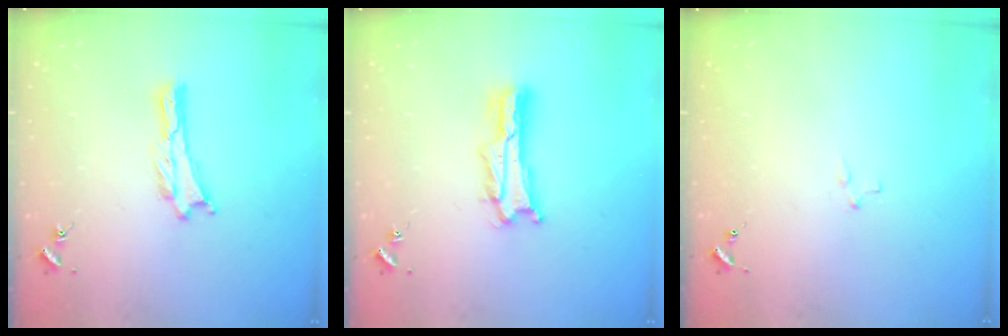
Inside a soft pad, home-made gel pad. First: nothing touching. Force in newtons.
{"total": 2.0, "press": 2.0, "slide": 0.3}
{"total": 2.1, "press": 2.1, "slide": 0.2}